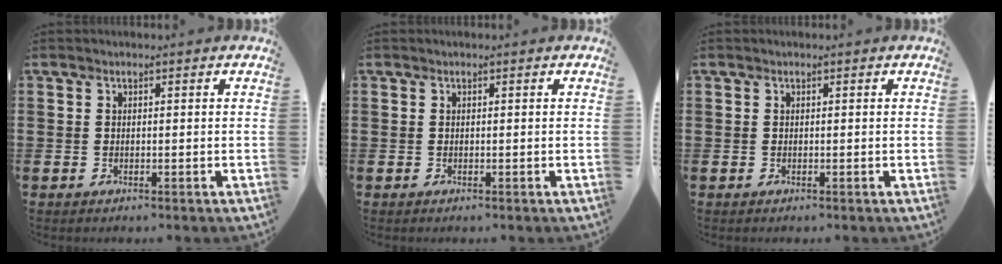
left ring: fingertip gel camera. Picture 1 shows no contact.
{"total": 0.0}
{"total": 0.0}